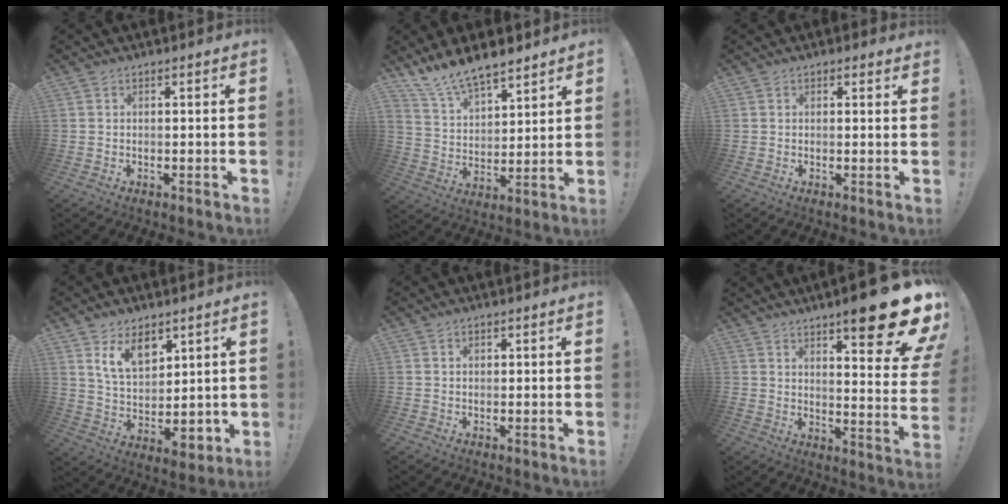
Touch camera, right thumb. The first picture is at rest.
{"total": 11.6, "force": [10.1, 3.9, 4.2], "torque": [-0.092, -0.072, 0.190]}
{"total": 1.4, "force": [0.7, 1.2, 0.4], "torque": [0.007, -0.004, 0.010]}
{"total": 13.3, "force": [7.0, 8.8, 7.1], "torque": [-0.108, -0.038, 0.136]}
{"total": 0.9, "force": [0.5, 0.7, 0.4], "torque": [-0.002, 0.000, 0.007]}
{"total": 16.8, "force": [10.6, 2.0, 12.9], "torque": [-0.167, -0.087, 0.155]}